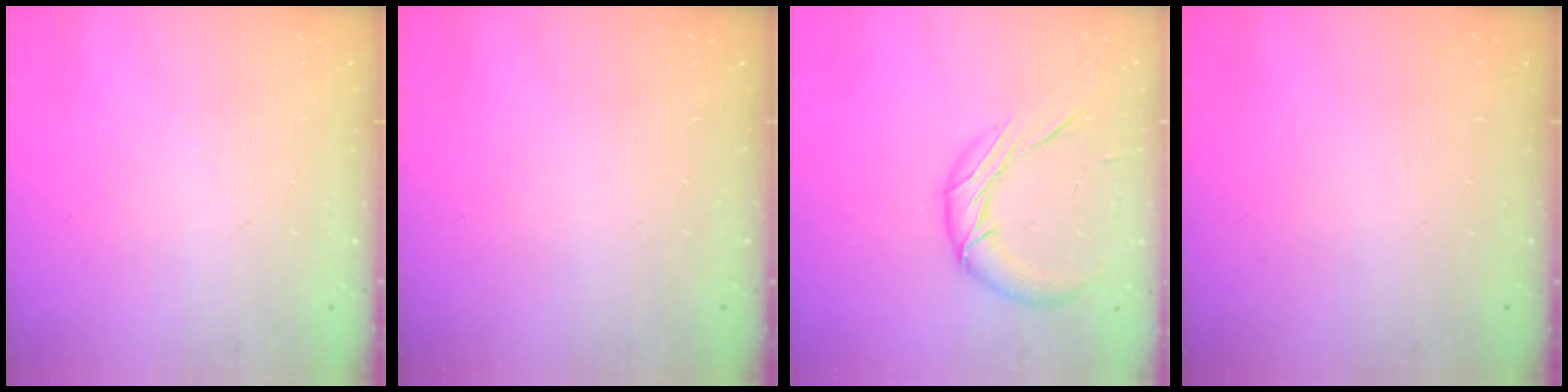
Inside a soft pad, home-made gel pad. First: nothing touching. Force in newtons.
{"total": 0.0}
{"total": 12.0, "press": 11.9, "slide": 0.7}
{"total": 0.0}